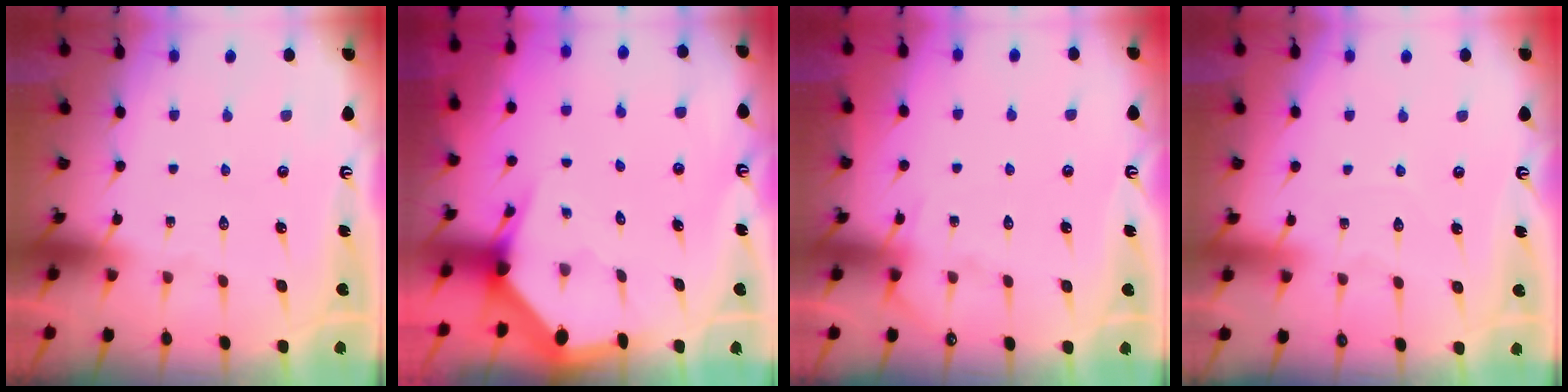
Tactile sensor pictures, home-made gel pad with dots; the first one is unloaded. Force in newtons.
{"total": 3.4, "press": 3.3, "slide": 0.4}
{"total": 5.7, "press": 5.7, "slide": 0.7}
{"total": 3.9, "press": 3.8, "slide": 0.4}